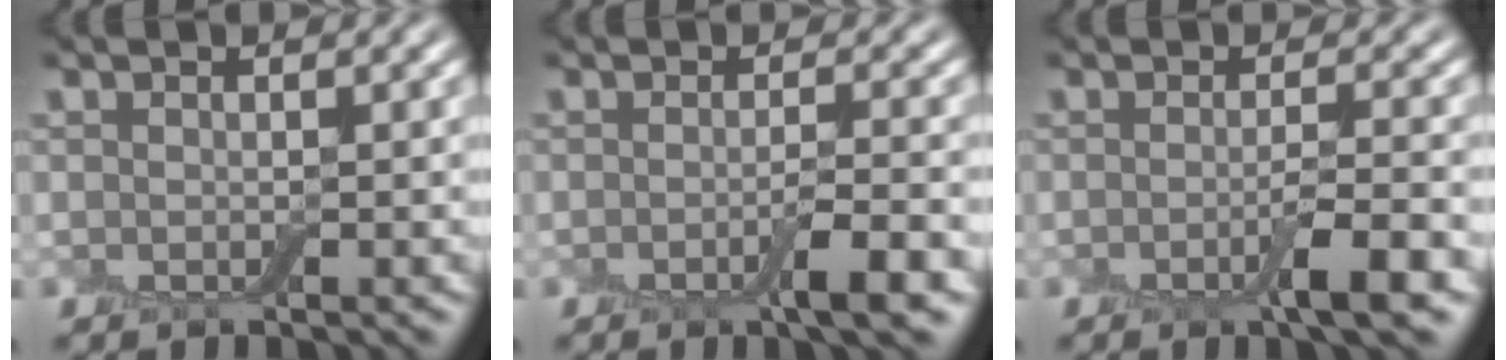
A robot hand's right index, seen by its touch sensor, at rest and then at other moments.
{"total": 2.9, "force": [-1.4, 0.4, 2.5], "torque": [-0.041, -0.005, -0.023]}
{"total": 3.1, "force": [-1.4, 0.4, 2.7], "torque": [-0.045, -0.004, -0.025]}